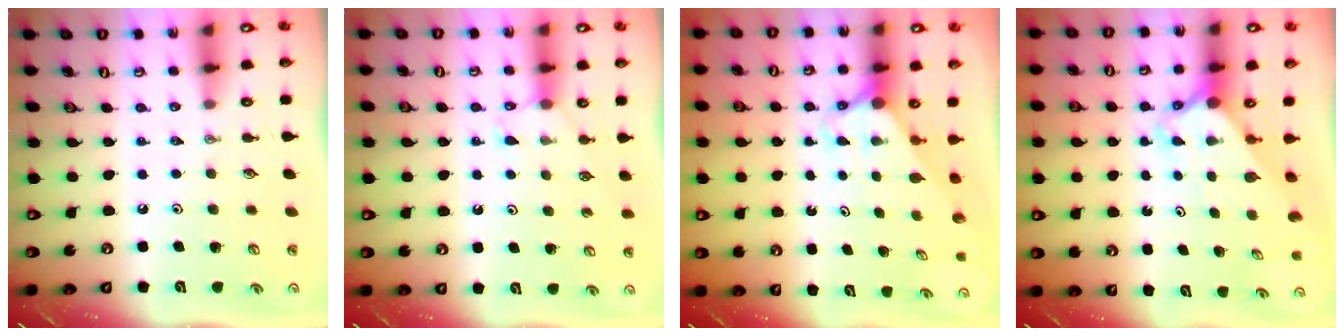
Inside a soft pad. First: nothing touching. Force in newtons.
{"total": 5.2, "press": 5.2, "slide": 0.6}
{"total": 2.7, "press": 2.7, "slide": 0.0}
{"total": 2.6, "press": 2.6, "slide": 0.2}